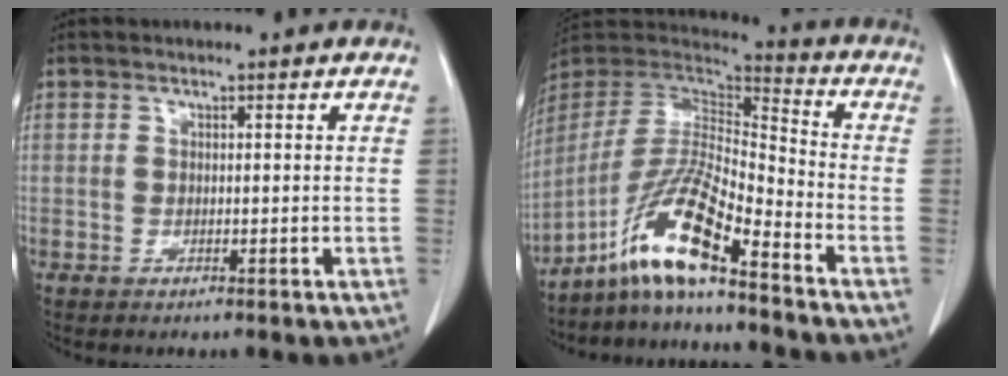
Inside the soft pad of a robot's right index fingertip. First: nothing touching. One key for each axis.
{"total": 13.3, "fx": -9.4, "fy": 0.3, "fz": 9.5, "tx": -0.188, "ty": 0.000, "tz": -0.177}